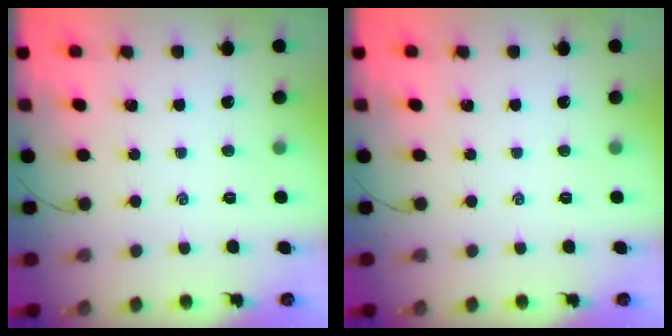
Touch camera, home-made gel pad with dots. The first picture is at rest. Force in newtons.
{"total": 0.0}